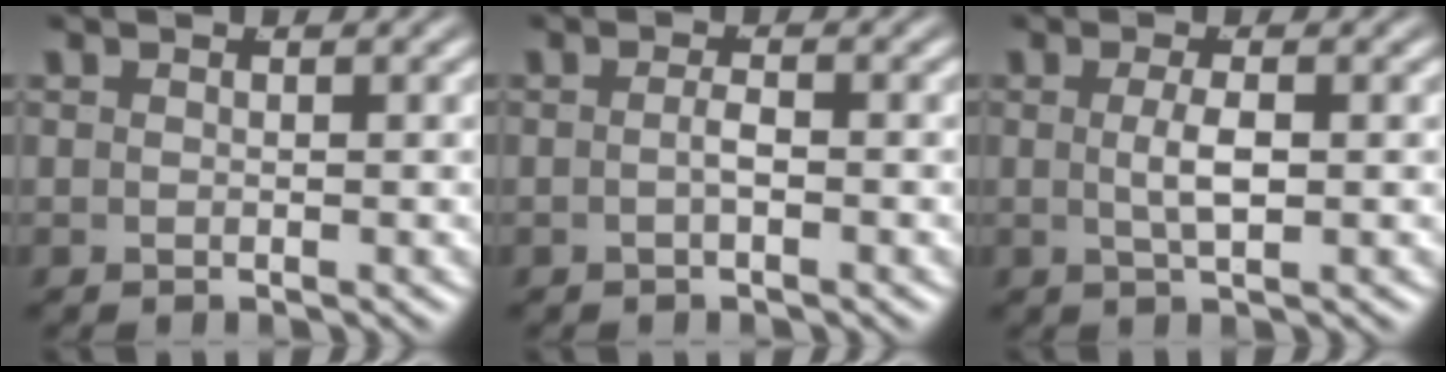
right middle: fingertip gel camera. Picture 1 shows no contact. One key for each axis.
{"total": 1.3, "fx": -0.8, "fy": -0.1, "fz": 1.0, "tx": -0.022, "ty": -0.005, "tz": -0.011}
{"total": 1.9, "fx": -0.2, "fy": -0.2, "fz": 1.9, "tx": -0.037, "ty": -0.008, "tz": 0.003}